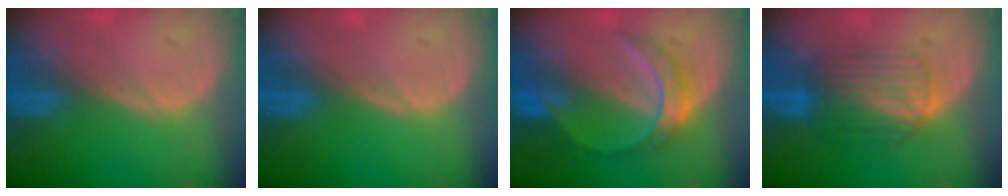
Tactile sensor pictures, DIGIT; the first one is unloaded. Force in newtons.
{"total": 0.0}
{"total": 5.8, "press": 5.6, "slide": 1.2}
{"total": 6.6, "press": 6.5, "slide": 1.3}